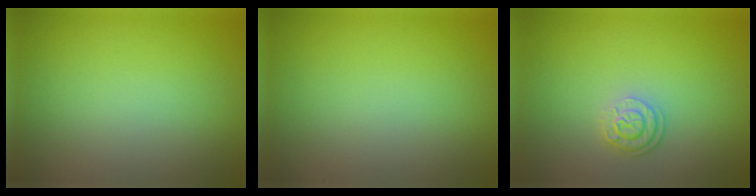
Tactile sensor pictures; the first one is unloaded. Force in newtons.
{"total": 0.0}
{"total": 2.5, "press": 1.9, "slide": 1.6}